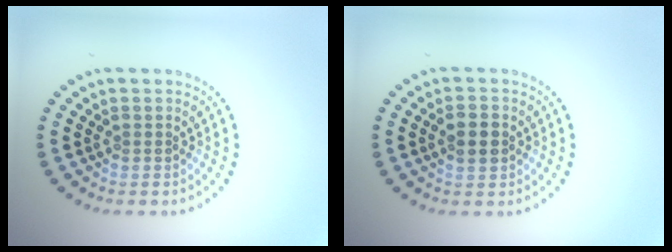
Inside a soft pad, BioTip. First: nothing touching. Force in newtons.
{"total": 2.3, "press": 2.3, "slide": 0.1}